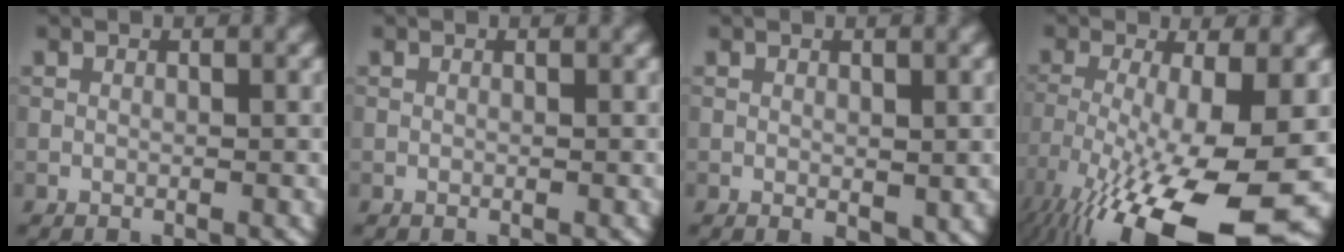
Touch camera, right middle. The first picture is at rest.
{"total": 0.0}
{"total": 1.4, "force": [0.0, 0.7, 1.2], "torque": [-0.013, -0.006, 0.003]}
{"total": 15.2, "force": [-7.1, 4.1, 12.8], "torque": [-0.234, -0.031, -0.115]}